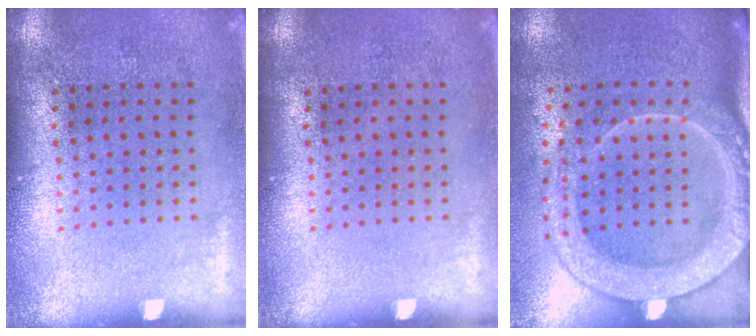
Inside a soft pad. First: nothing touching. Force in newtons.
{"total": 0.0}
{"total": 2.5, "press": 1.9, "slide": 1.6}